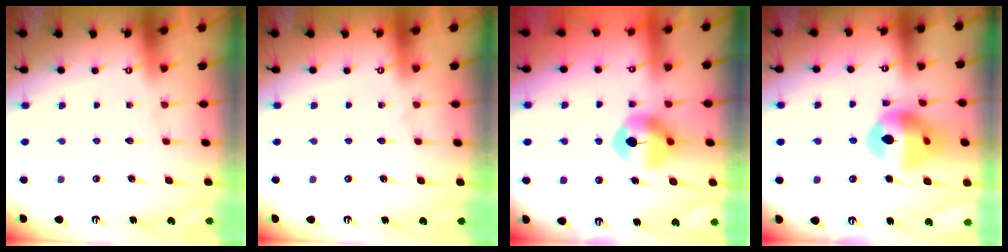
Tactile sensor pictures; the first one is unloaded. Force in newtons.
{"total": 0.0}
{"total": 8.9, "press": 8.9, "slide": 0.4}
{"total": 14.4, "press": 13.5, "slide": 5.0}